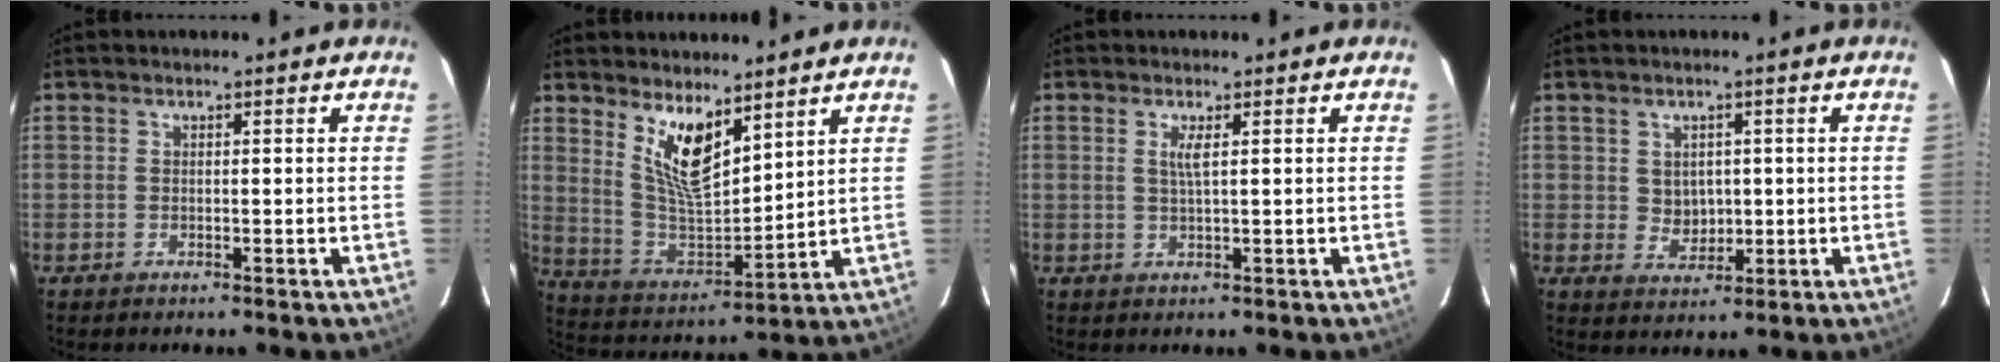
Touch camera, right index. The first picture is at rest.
{"total": 11.3, "force": [7.1, 3.8, 7.9], "torque": [-0.149, -0.012, 0.148]}
{"total": 1.9, "force": [0.6, -0.1, 1.8], "torque": [-0.035, -0.002, 0.011]}
{"total": 3.8, "force": [0.6, 3.4, 1.6], "torque": [-0.026, 0.005, 0.018]}